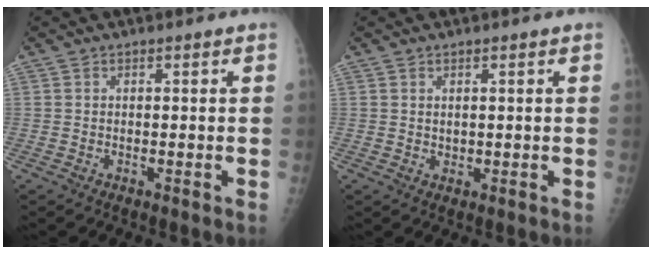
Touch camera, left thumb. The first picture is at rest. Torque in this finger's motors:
{"motor_torque": [-0.11, 0.16, 0.31, -0.06, 0.04]}